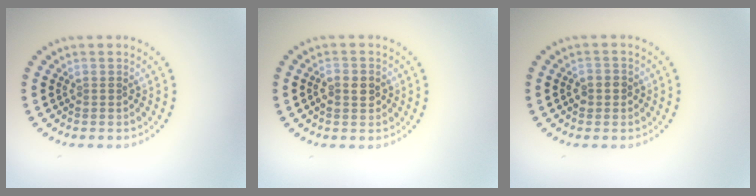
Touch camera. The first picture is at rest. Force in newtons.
{"total": 2.1, "press": 2.0, "slide": 0.7}
{"total": 1.6, "press": 1.5, "slide": 0.4}